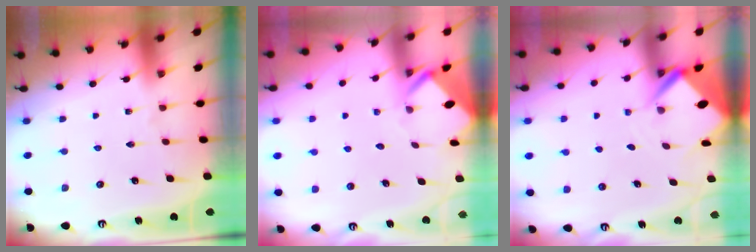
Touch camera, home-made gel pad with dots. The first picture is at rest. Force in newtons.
{"total": 3.7, "press": 3.7, "slide": 0.2}
{"total": 3.6, "press": 3.6, "slide": 0.2}